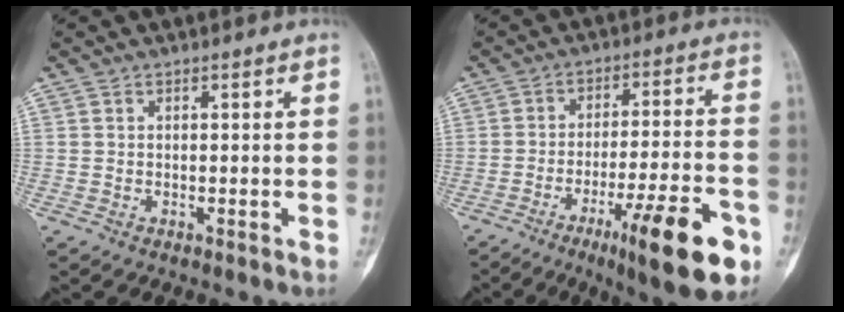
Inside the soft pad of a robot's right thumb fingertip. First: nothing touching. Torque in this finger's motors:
{"motor_torque": [0.23, 0.36, 0.20, 0.12, 0.10]}